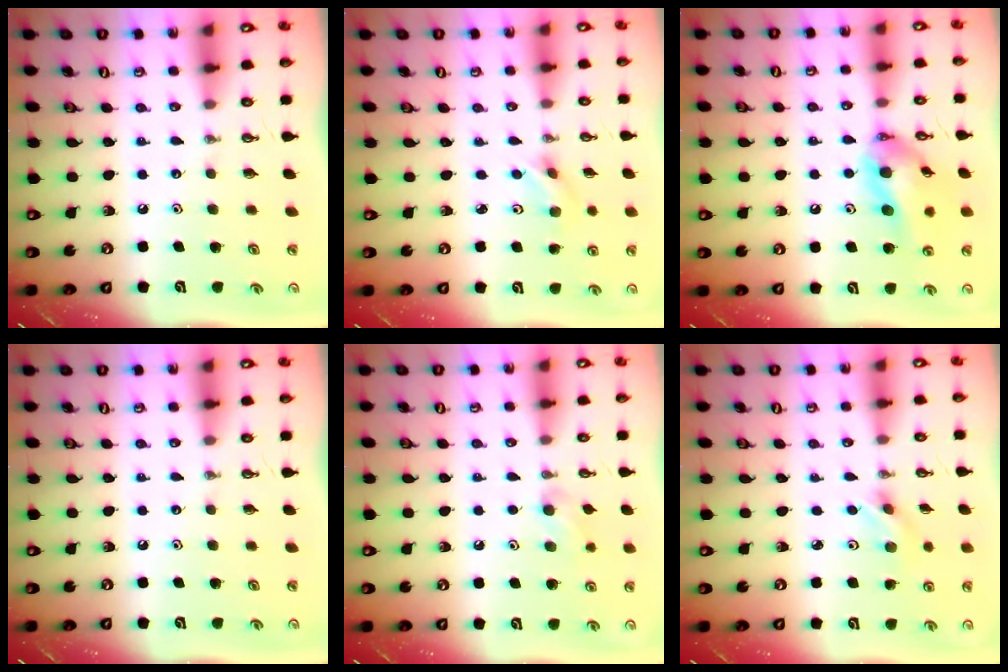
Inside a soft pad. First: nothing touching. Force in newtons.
{"total": 2.9, "press": 2.7, "slide": 1.2}
{"total": 15.0, "press": 14.1, "slide": 5.0}
{"total": 0.0}
{"total": 6.1, "press": 5.9, "slide": 1.6}
{"total": 2.9, "press": 2.8, "slide": 0.8}